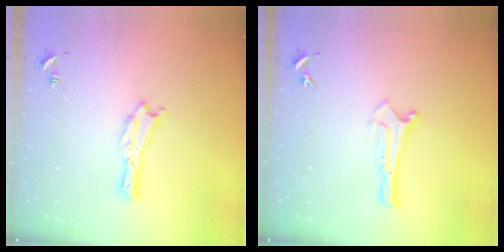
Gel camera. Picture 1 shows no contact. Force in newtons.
{"total": 0.0}